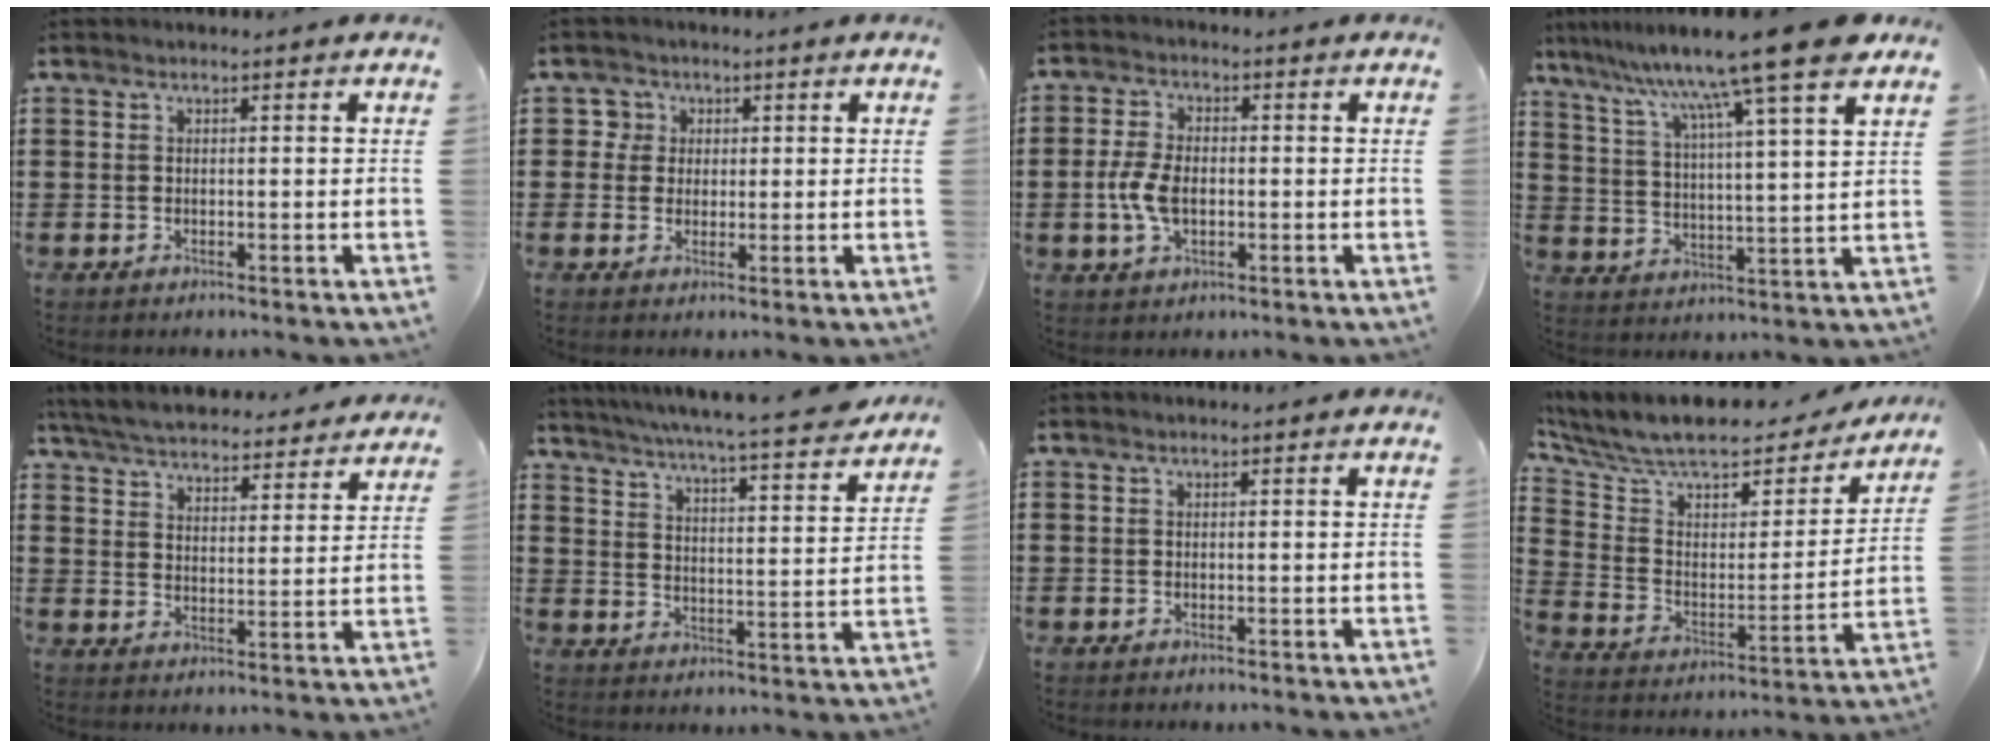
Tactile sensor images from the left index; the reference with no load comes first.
{"total": 3.3, "force": [0.9, 3.1, 0.4], "torque": [-0.017, 0.008, 0.012]}
{"total": 5.7, "force": [-0.7, 3.1, 4.7], "torque": [-0.112, -0.002, -0.019]}
{"total": 13.2, "force": [10.7, -1.1, 7.6], "torque": [-0.169, -0.066, 0.169]}
{"total": 5.7, "force": [5.6, 0.3, 0.8], "torque": [-0.045, -0.039, 0.097]}
{"total": 5.3, "force": [4.7, -0.9, 2.2], "torque": [-0.064, -0.043, 0.072]}
{"total": 0.0}
{"total": 9.6, "force": [8.0, 3.0, 4.3], "torque": [-0.121, -0.052, 0.138]}